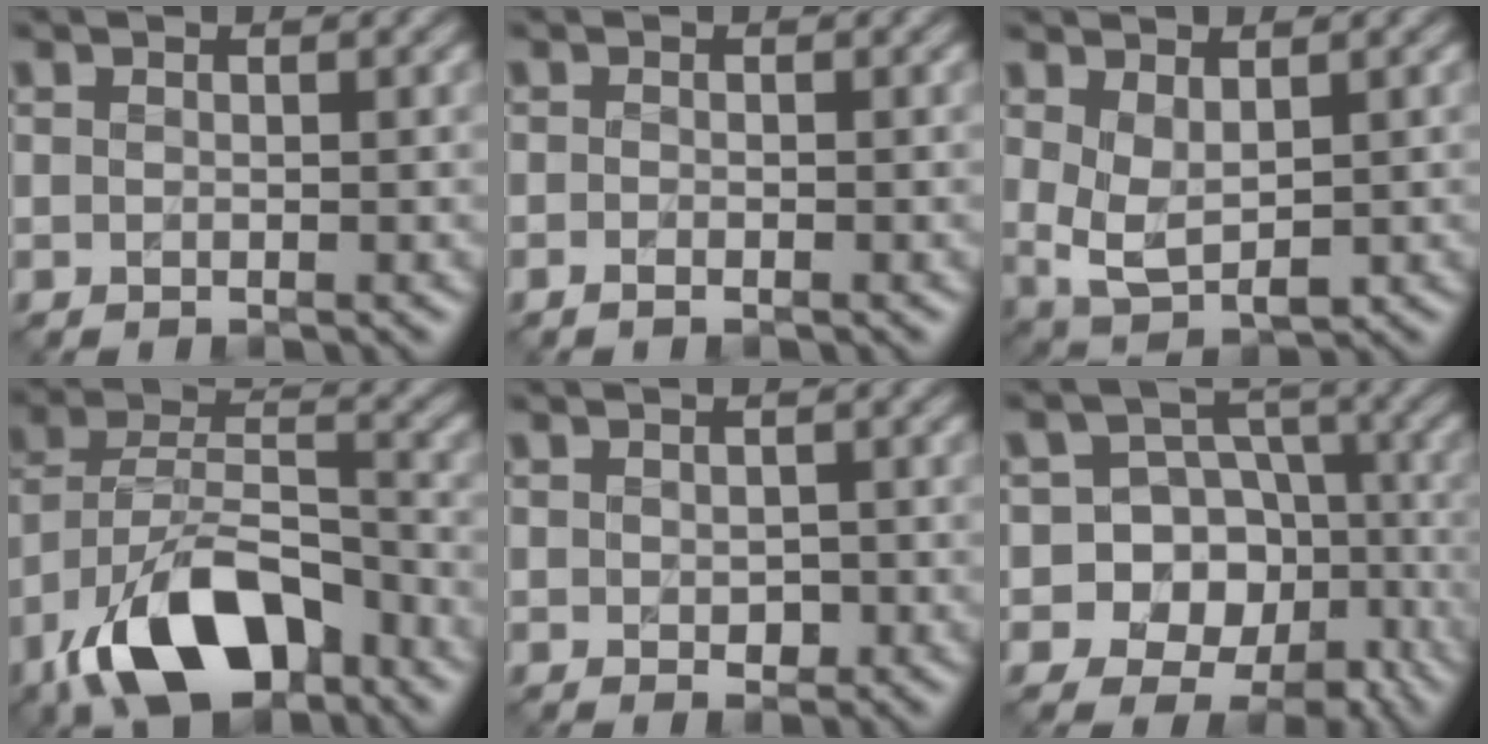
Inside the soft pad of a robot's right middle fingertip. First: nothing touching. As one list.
[{"total": 0.5, "force": [-0.4, 0.1, 0.4], "torque": [-0.006, -0.001, -0.006]}, {"total": 3.2, "force": [0.9, 1.6, 2.6], "torque": [-0.059, -0.005, 0.024]}, {"total": 11.2, "force": [-6.7, 5.1, 7.3], "torque": [-0.133, 0.004, -0.129]}, {"total": 1.1, "force": [0.0, 0.8, 0.8], "torque": [-0.008, -0.002, 0.003]}, {"total": 13.8, "force": [-5.8, 12.0, 3.5], "torque": [-0.065, -0.009, -0.099]}]